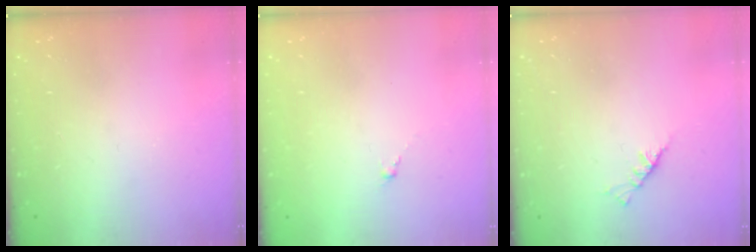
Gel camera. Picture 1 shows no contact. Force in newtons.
{"total": 0.0}
{"total": 2.3, "press": 2.2, "slide": 0.5}